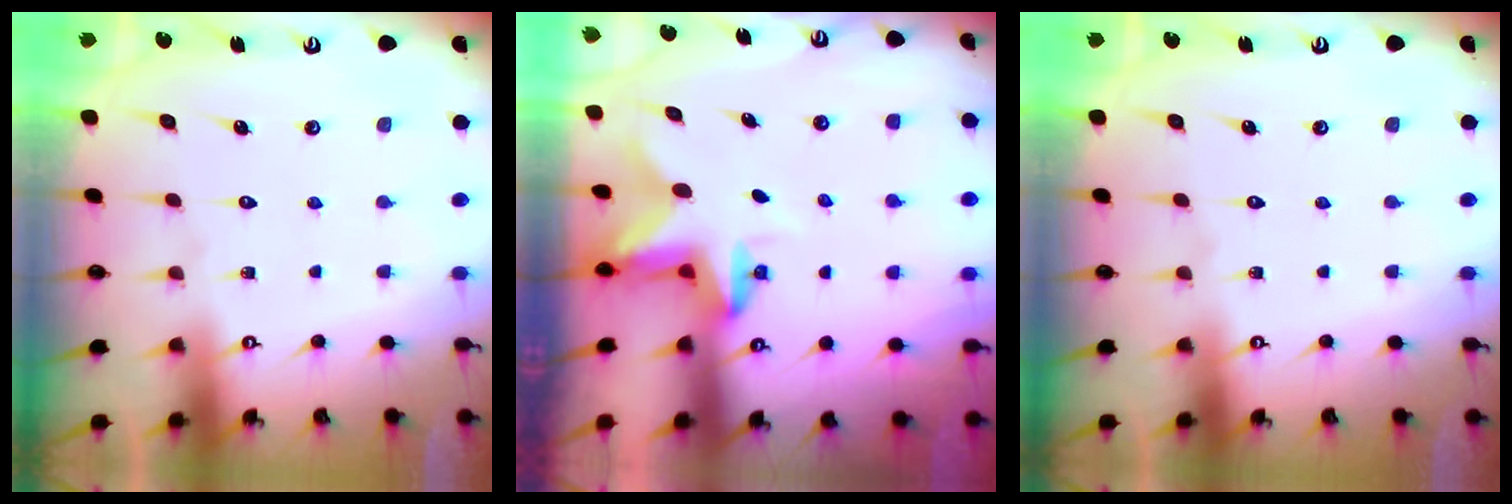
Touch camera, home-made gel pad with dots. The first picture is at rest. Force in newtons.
{"total": 2.7, "press": 2.6, "slide": 0.5}
{"total": 0.0}